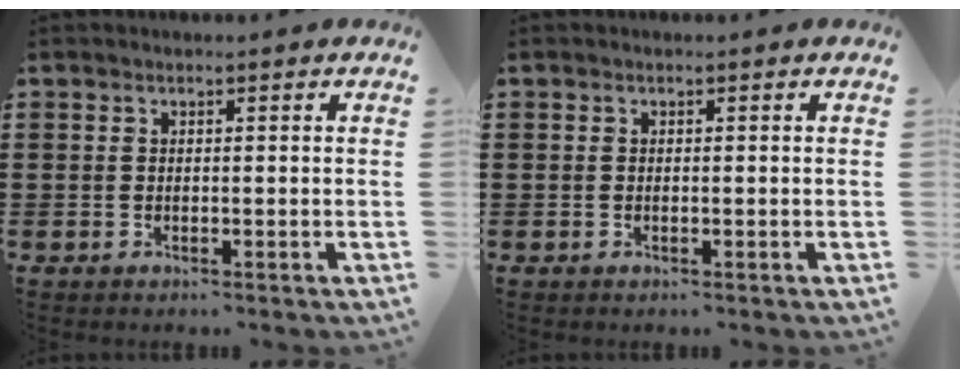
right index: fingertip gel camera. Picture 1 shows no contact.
{"total": 0.0}